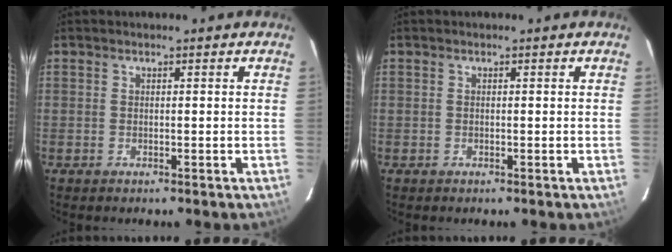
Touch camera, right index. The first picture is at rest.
{"total": 0.0}